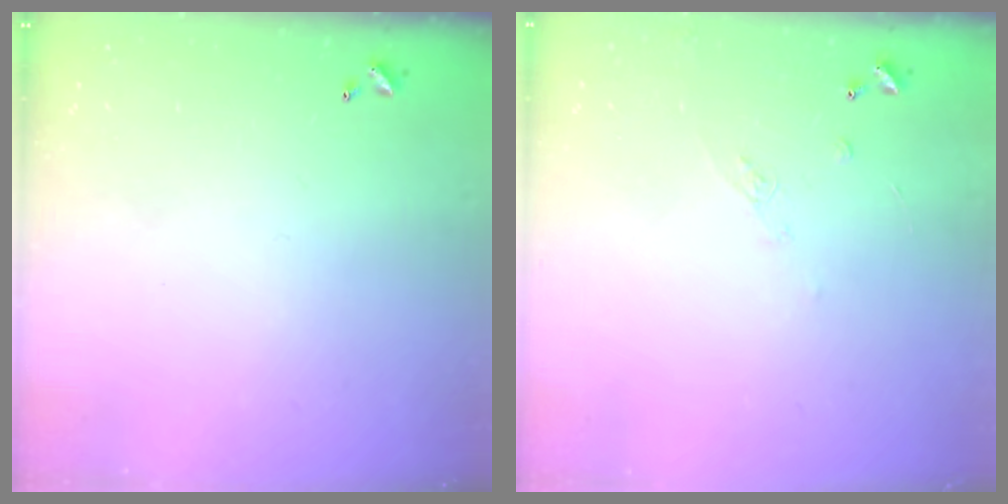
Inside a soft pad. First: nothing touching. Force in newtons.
{"total": 6.5, "press": 6.4, "slide": 0.9}